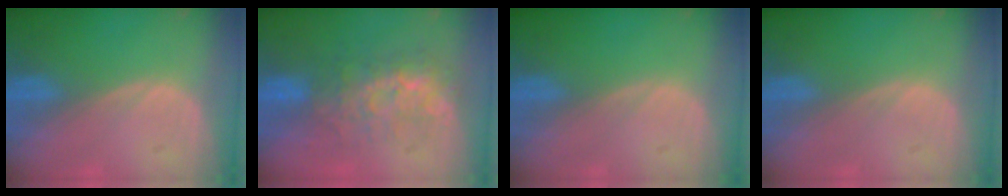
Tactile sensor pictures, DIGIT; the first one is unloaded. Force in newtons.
{"total": 8.0, "press": 7.6, "slide": 2.4}
{"total": 0.0}
{"total": 0.0}